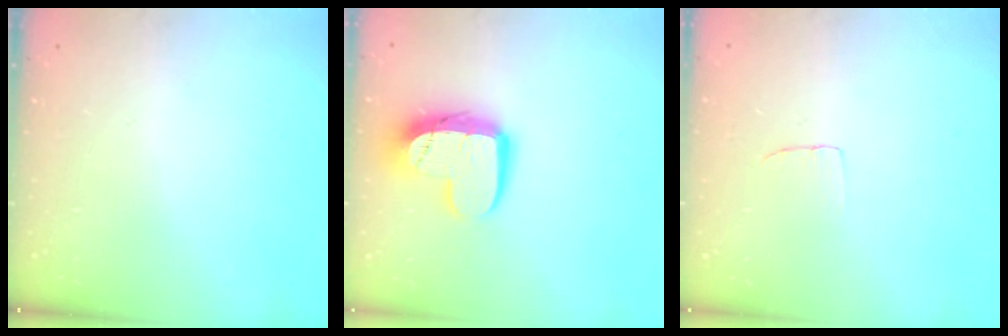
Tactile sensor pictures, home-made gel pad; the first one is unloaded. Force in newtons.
{"total": 12.7, "press": 12.7, "slide": 1.0}
{"total": 2.7, "press": 2.7, "slide": 0.2}